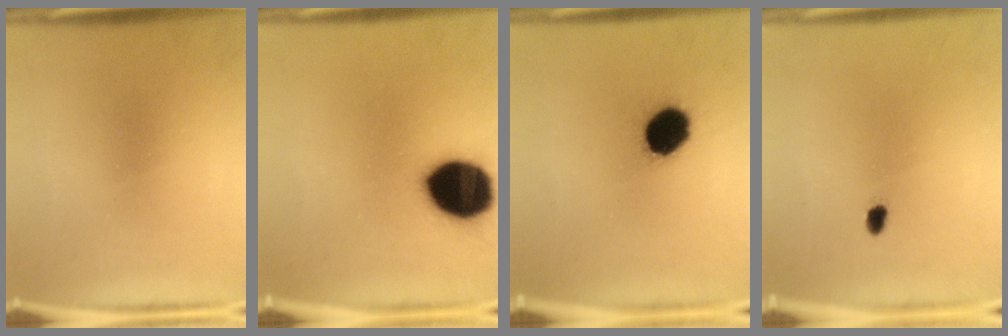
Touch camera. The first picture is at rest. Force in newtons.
{"total": 19.6}
{"total": 10.7}
{"total": 1.8}